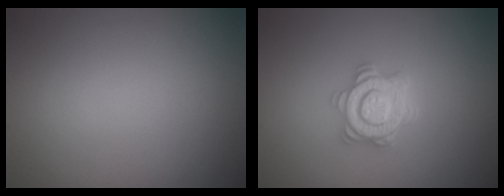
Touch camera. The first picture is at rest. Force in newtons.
{"total": 3.9, "press": 3.4, "slide": 1.9}